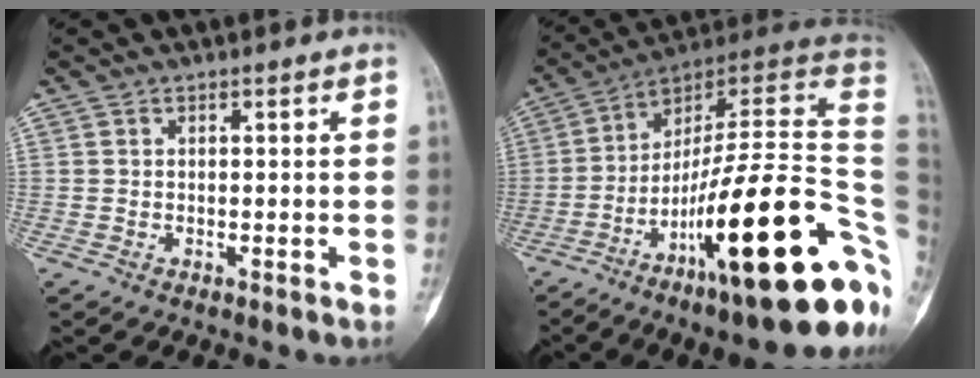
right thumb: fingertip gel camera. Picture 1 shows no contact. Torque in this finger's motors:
{"motor_torque": [3.51, 1.50, 1.84, -0.93, 0.68]}